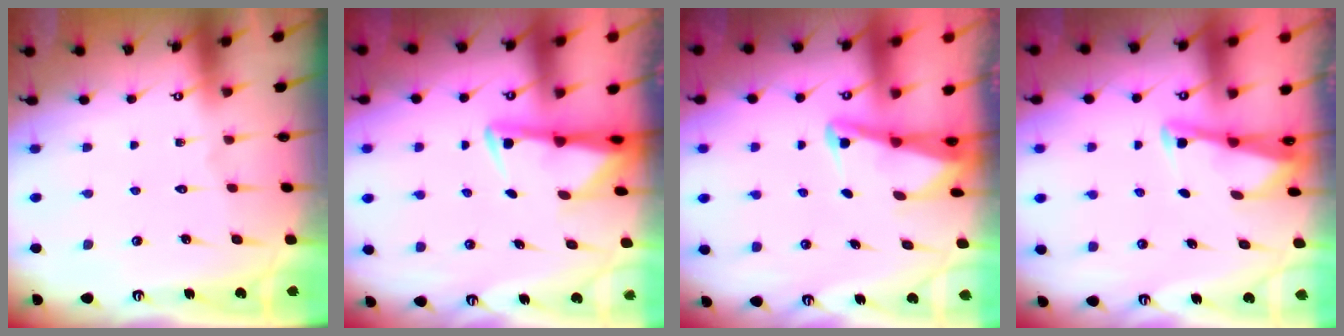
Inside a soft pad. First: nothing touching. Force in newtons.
{"total": 2.9, "press": 2.9, "slide": 0.6}
{"total": 2.5, "press": 2.5, "slide": 0.6}
{"total": 2.6, "press": 2.6, "slide": 0.1}